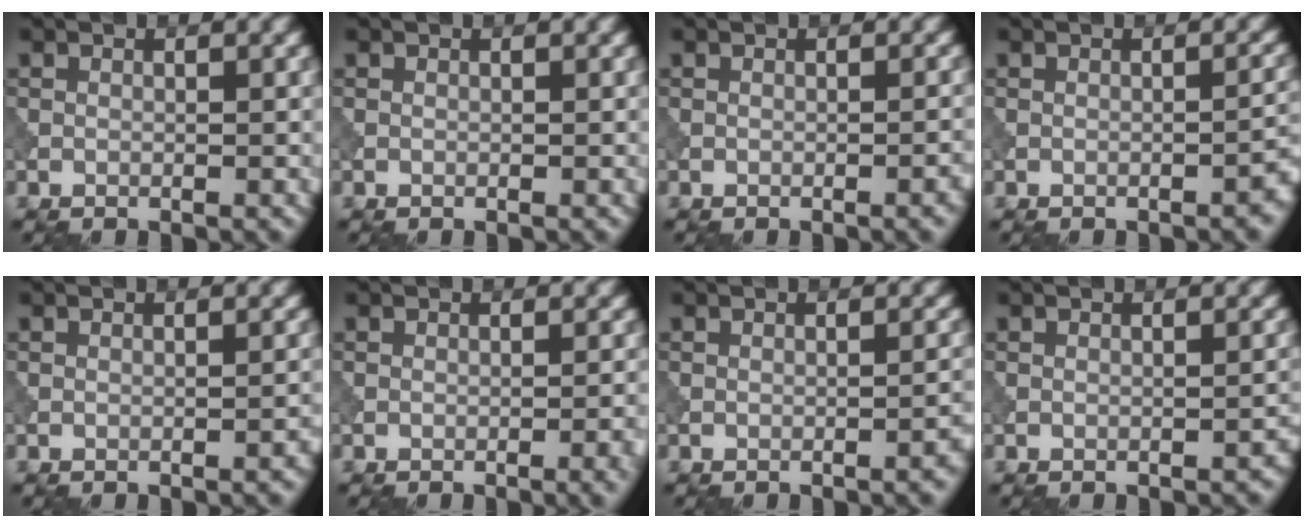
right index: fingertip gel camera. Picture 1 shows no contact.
{"total": 0.0}
{"total": 1.2, "force": [-0.5, 0.3, 1.1], "torque": [-0.011, 0.003, -0.009]}
{"total": 2.1, "force": [-1.1, 0.5, 1.7], "torque": [-0.020, 0.010, -0.017]}
{"total": 0.9, "force": [-0.5, 0.2, 0.7], "torque": [-0.009, 0.003, -0.007]}
{"total": 2.2, "force": [-0.8, 0.6, 2.0], "torque": [-0.022, 0.002, -0.012]}
{"total": 1.5, "force": [-0.7, 0.4, 1.3], "torque": [-0.014, 0.005, -0.011]}
{"total": 1.0, "force": [-0.8, 0.2, 0.5], "torque": [-0.009, 0.003, -0.010]}